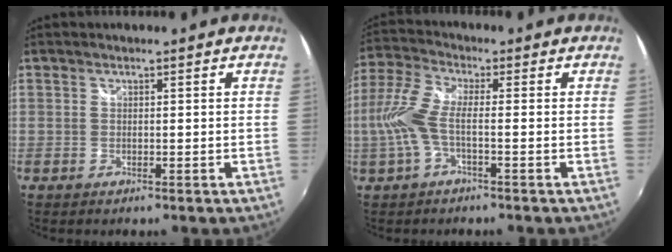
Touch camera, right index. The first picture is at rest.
{"total": 7.9, "force": [-1.7, 1.7, 7.5], "torque": [-0.179, 0.005, -0.034]}